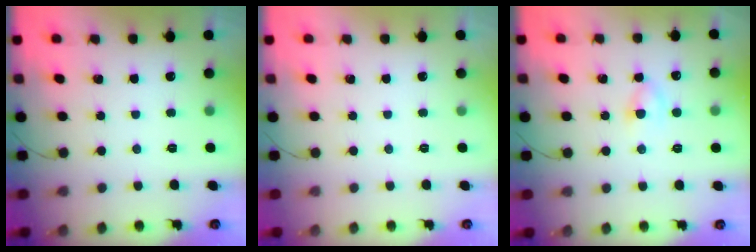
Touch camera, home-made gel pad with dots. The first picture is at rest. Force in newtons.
{"total": 0.0}
{"total": 3.6, "press": 3.4, "slide": 1.2}